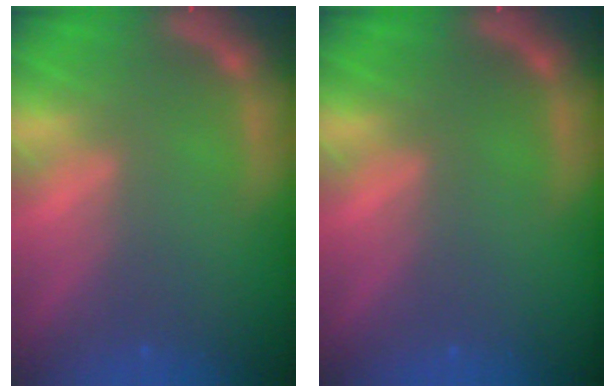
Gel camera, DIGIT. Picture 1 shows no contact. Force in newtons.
{"total": 0.0}